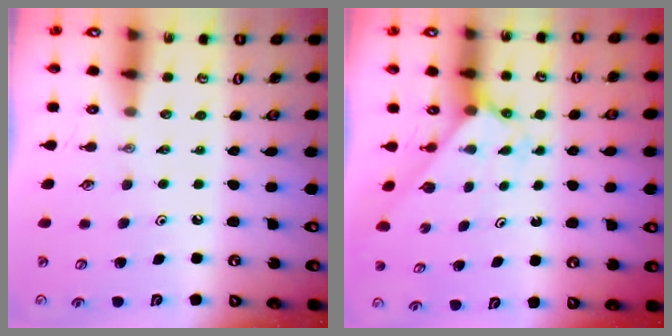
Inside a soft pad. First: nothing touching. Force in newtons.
{"total": 2.3, "press": 2.3, "slide": 0.2}